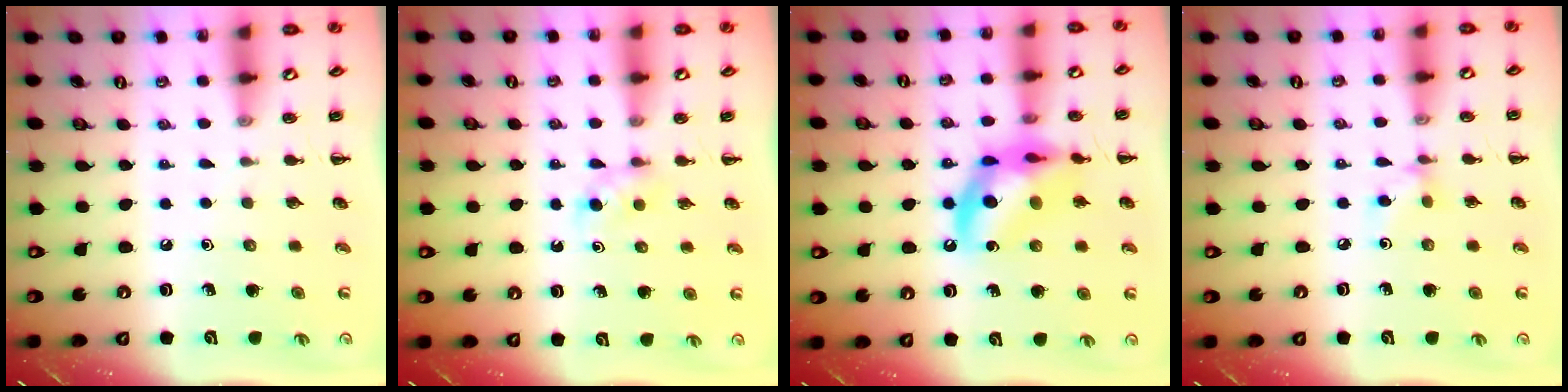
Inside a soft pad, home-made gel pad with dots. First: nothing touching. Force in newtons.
{"total": 2.9, "press": 2.7, "slide": 1.1}
{"total": 14.1, "press": 13.7, "slide": 3.3}
{"total": 3.9, "press": 3.8, "slide": 0.8}